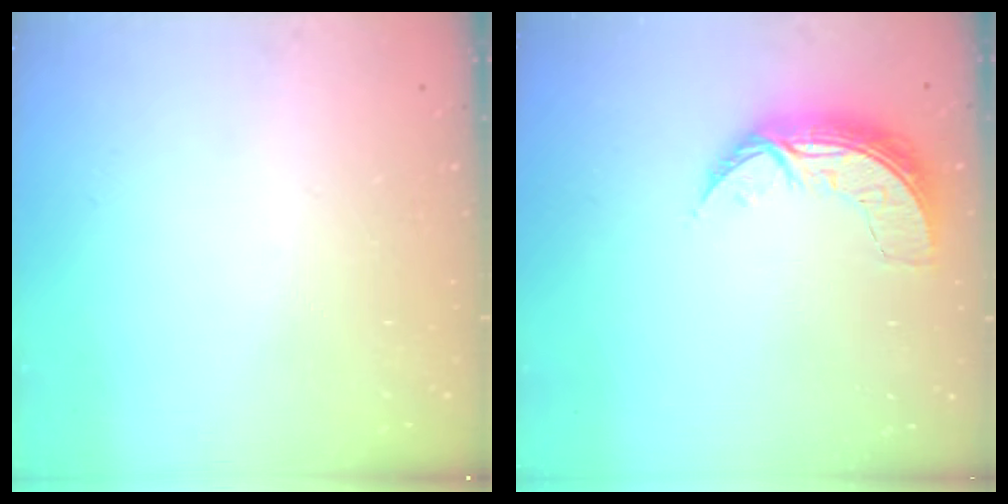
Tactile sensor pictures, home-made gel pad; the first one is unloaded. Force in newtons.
{"total": 8.1, "press": 8.0, "slide": 0.8}